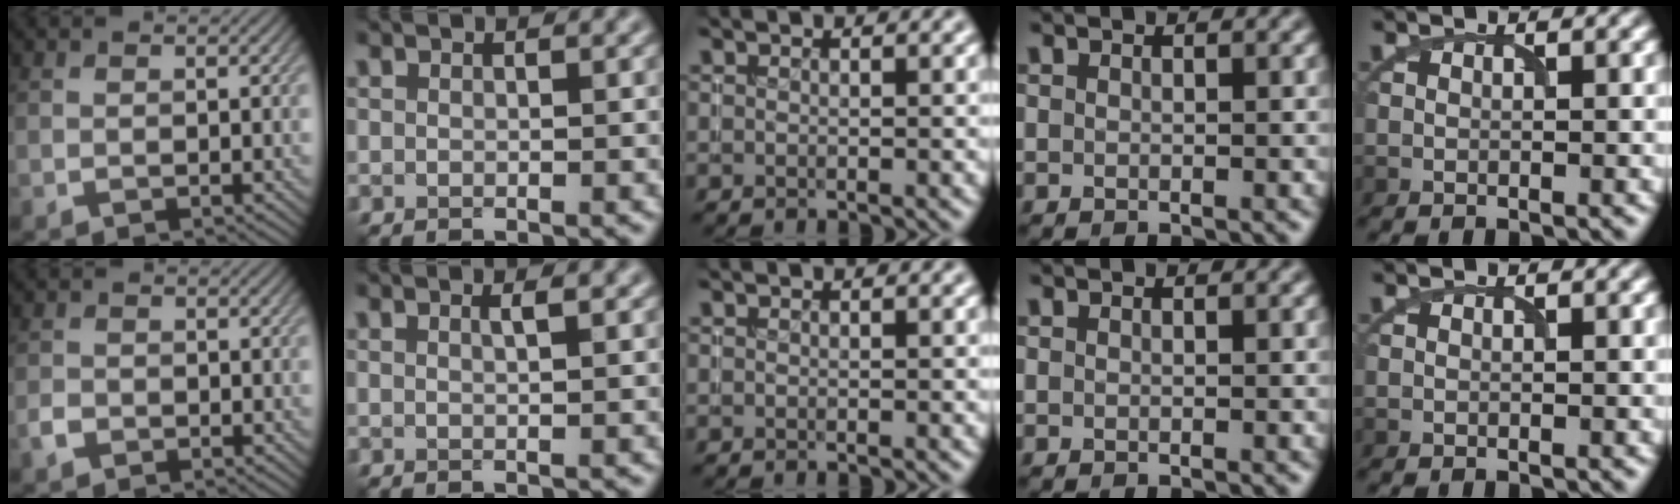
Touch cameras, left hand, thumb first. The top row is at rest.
{"thumb": {"total": 1.6, "force": [-1.0, 1.1, 0.6], "torque": [-0.012, 0.000, -0.023]}, "index": {"total": 1.2, "force": [0.5, 0.3, 1.0], "torque": [-0.010, 0.003, 0.002]}}